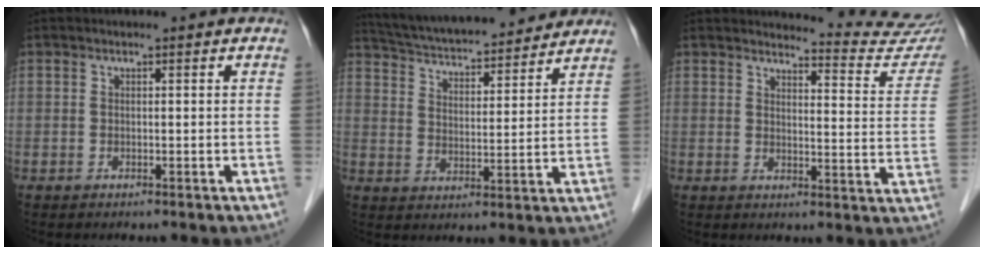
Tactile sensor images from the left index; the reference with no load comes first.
{"total": 19.0, "force": [17.4, 2.9, 7.0], "torque": [-0.120, 0.026, 0.260]}
{"total": 13.5, "force": [13.5, 0.3, 0.6], "torque": [0.013, -0.099, 0.126]}